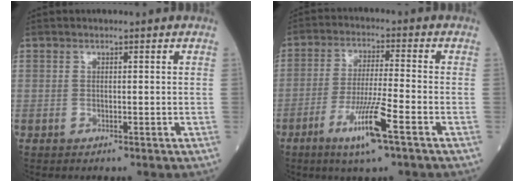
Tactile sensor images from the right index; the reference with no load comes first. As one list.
[{"total": 9.3, "force": [-4.7, -0.2, 8.0], "torque": [-0.156, -0.015, -0.087]}]